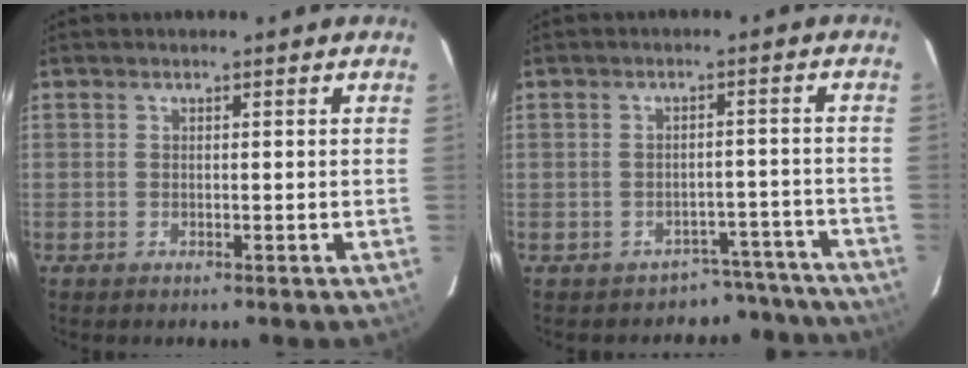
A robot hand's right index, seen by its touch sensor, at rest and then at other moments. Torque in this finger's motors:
{"motor_torque": [-0.12, 0.06, -0.27, -0.09]}